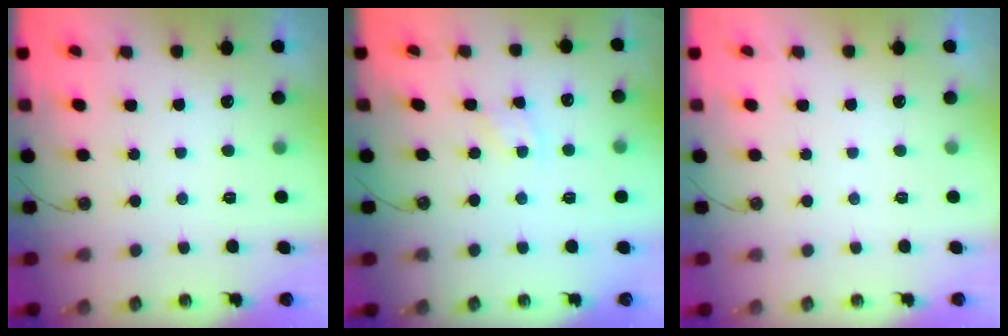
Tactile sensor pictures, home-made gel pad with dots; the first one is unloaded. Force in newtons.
{"total": 2.9, "press": 2.9, "slide": 0.5}
{"total": 0.0}